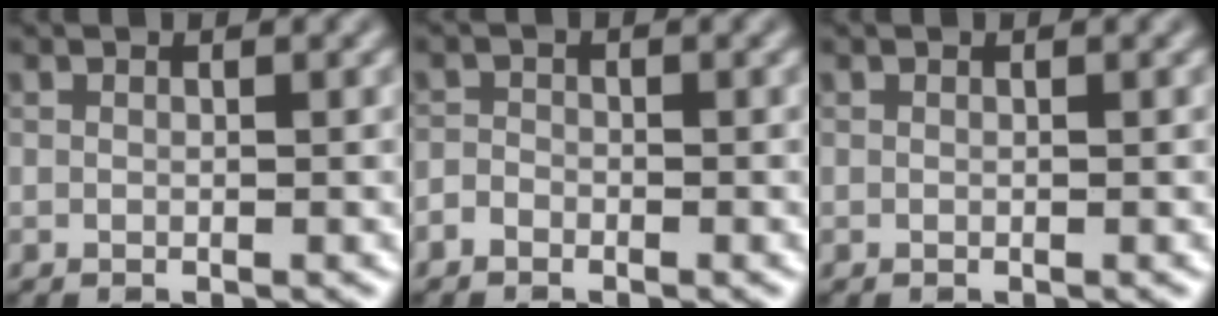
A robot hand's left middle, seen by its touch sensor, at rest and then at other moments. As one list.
[{"total": 1.1, "force": [-0.9, 0.7, 0.2], "torque": [-0.003, 0.003, -0.021]}, {"total": 0.0}]